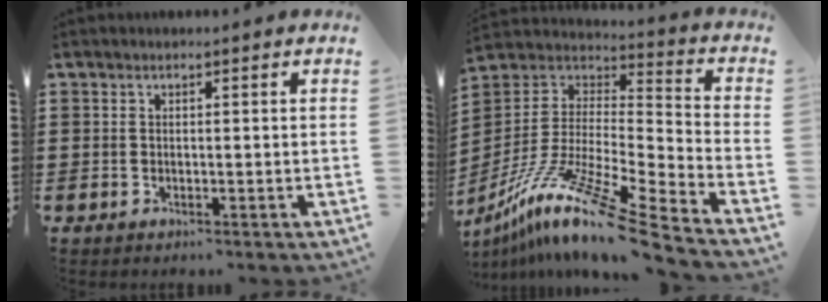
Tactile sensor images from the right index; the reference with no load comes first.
{"total": 14.3, "force": [-10.9, 0.1, 9.1], "torque": [-0.176, 0.008, -0.209]}